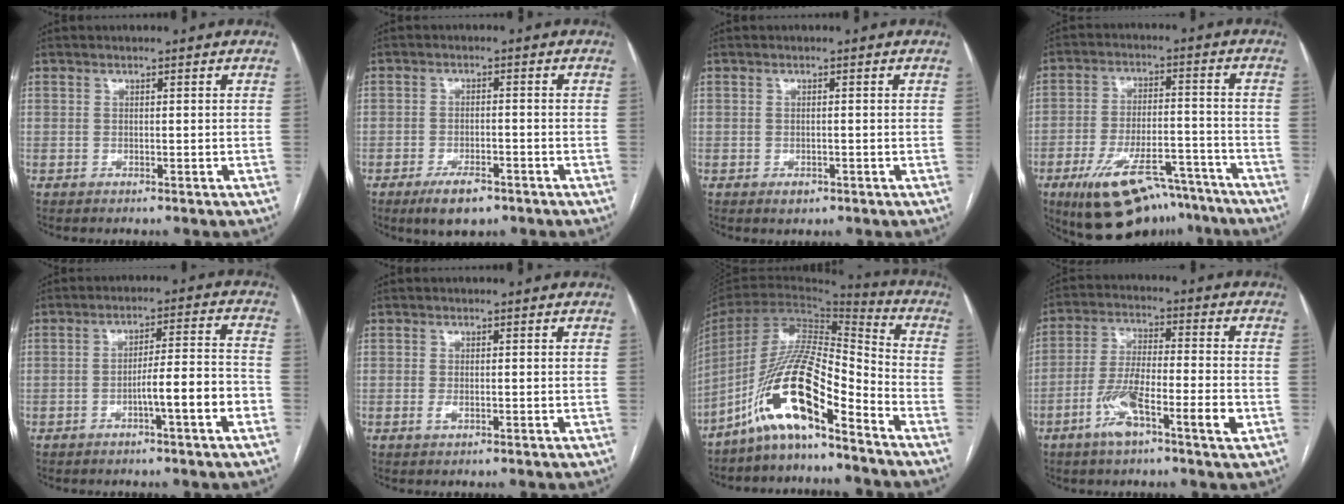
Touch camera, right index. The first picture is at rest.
{"total": 5.2, "force": [-3.4, 1.9, 3.4], "torque": [-0.063, -0.004, -0.052]}
{"total": 1.3, "force": [-0.7, 0.8, 0.7], "torque": [-0.007, 0.001, -0.004]}
{"total": 16.6, "force": [-11.6, 6.5, 9.8], "torque": [-0.154, 0.015, -0.182]}
{"total": 7.9, "force": [-3.4, 0.1, 7.1], "torque": [-0.109, 0.018, -0.050]}
{"total": 0.8, "force": [-0.3, 0.1, 0.7], "torque": [-0.016, -0.002, -0.005]}
{"total": 14.8, "force": [-9.7, 1.9, 11.1], "torque": [-0.216, 0.007, -0.179]}
{"total": 10.2, "force": [-4.6, 1.5, 8.9], "torque": [-0.173, 0.004, -0.086]}